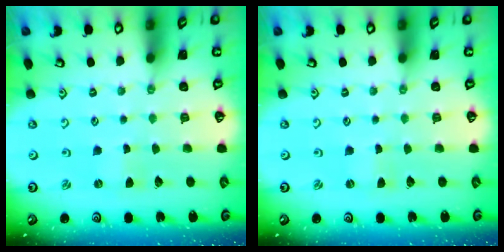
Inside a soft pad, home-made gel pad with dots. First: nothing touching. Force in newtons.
{"total": 0.0}